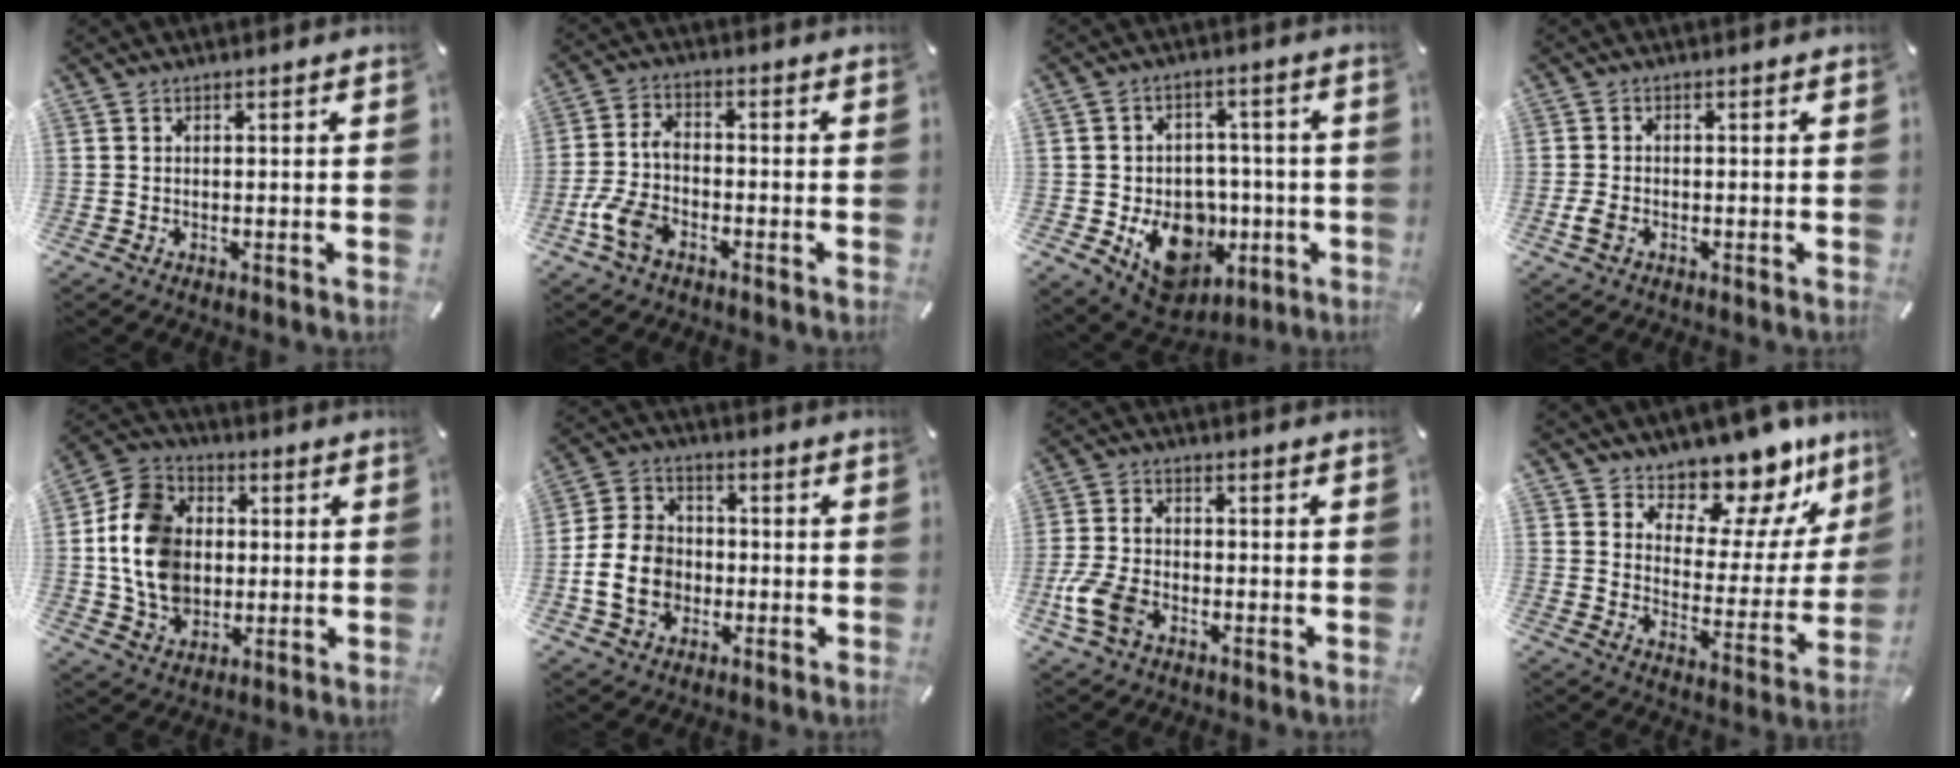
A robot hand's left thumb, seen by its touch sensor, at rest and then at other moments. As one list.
[{"total": 7.5, "force": [-3.5, 4.4, 5.0], "torque": [-0.118, 0.014, -0.070]}, {"total": 14.3, "force": [-4.1, 11.7, 7.0], "torque": [-0.086, 0.011, -0.056]}, {"total": 2.5, "force": [-1.0, 1.5, 1.8], "torque": [-0.042, -0.001, -0.019]}, {"total": 14.1, "force": [-0.1, 11.9, 7.7], "torque": [-0.184, 0.016, -0.004]}, {"total": 11.5, "force": [-3.0, 9.3, 6.0], "torque": [-0.143, 0.021, -0.056]}, {"total": 8.0, "force": [-3.3, 5.2, 5.1], "torque": [-0.117, 0.012, -0.062]}, {"total": 11.0, "force": [10.1, 4.3, 1.2], "torque": [-0.018, -0.110, 0.175]}]